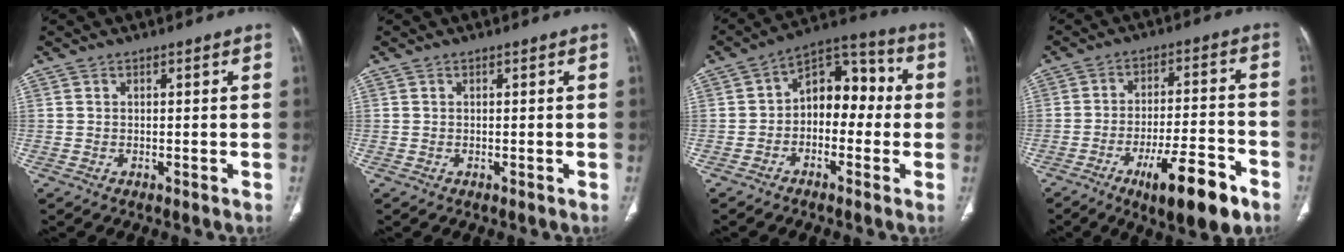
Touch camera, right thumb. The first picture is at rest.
{"total": 0.0}
{"total": 11.1, "force": [-0.6, 7.4, 8.2], "torque": [-0.074, 0.047, -0.028]}
{"total": 14.4, "force": [-8.1, 3.9, 11.2], "torque": [-0.170, 0.043, -0.121]}